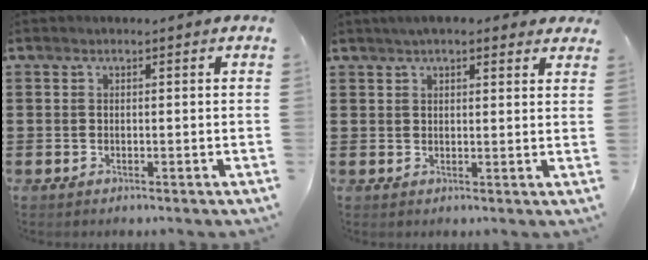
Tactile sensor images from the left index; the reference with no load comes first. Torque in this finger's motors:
{"motor_torque": [1.53, -0.61, 0.61, 0.11]}